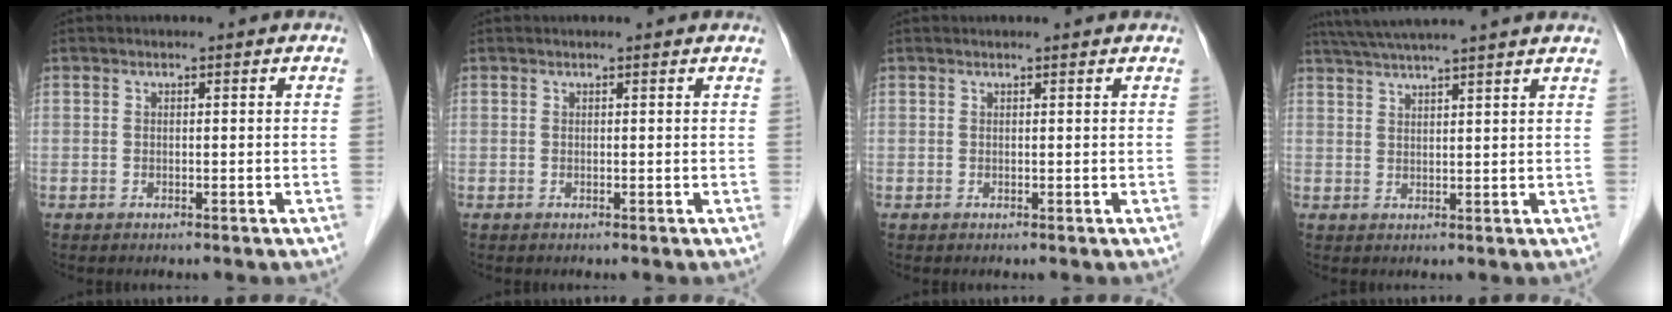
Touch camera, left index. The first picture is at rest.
{"total": 0.6, "force": [0.5, 0.0, 0.1], "torque": [-0.006, 0.001, 0.004]}
{"total": 1.5, "force": [1.4, 0.0, 0.4], "torque": [-0.012, 0.010, 0.015]}
{"total": 11.9, "force": [10.3, -1.0, 5.9], "torque": [-0.103, 0.036, 0.140]}